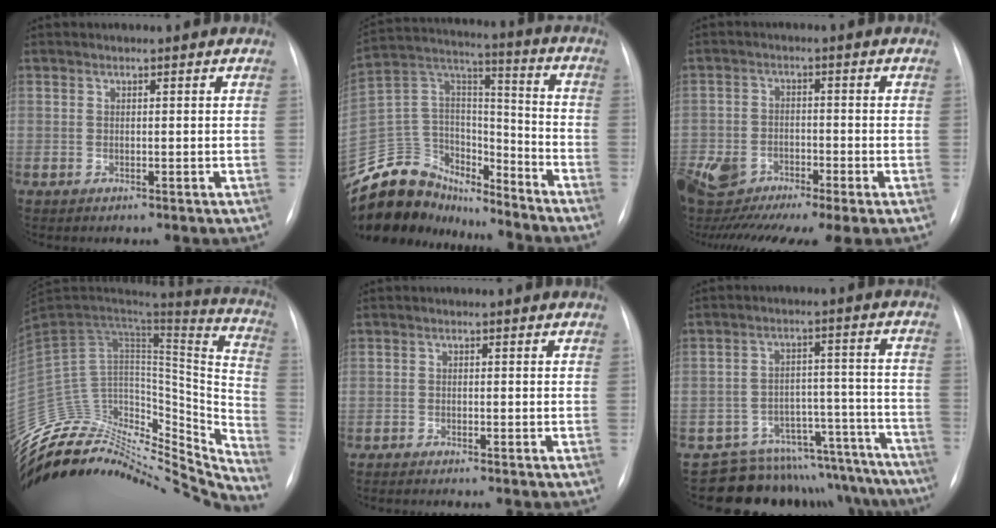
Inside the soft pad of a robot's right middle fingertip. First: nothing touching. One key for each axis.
{"total": 18.1, "fx": -15.9, "fy": 8.2, "fz": 3.2, "tx": -0.077, "ty": 0.077, "tz": -0.269}
{"total": 15.1, "fx": -9.2, "fy": 6.2, "fz": 10.2, "tx": -0.254, "ty": -0.002, "tz": -0.154}
{"total": 38.8, "fx": -35.0, "fy": 12.2, "fz": 11.6, "tx": -0.191, "ty": 0.014, "tz": -0.488}
{"total": 3.5, "fx": -3.0, "fy": 0.0, "fz": 1.7, "tx": -0.027, "ty": -0.008, "tz": -0.039}
{"total": 19.2, "fx": -18.2, "fy": 5.8, "fz": 1.7, "tx": -0.003, "ty": 0.062, "tz": -0.221}